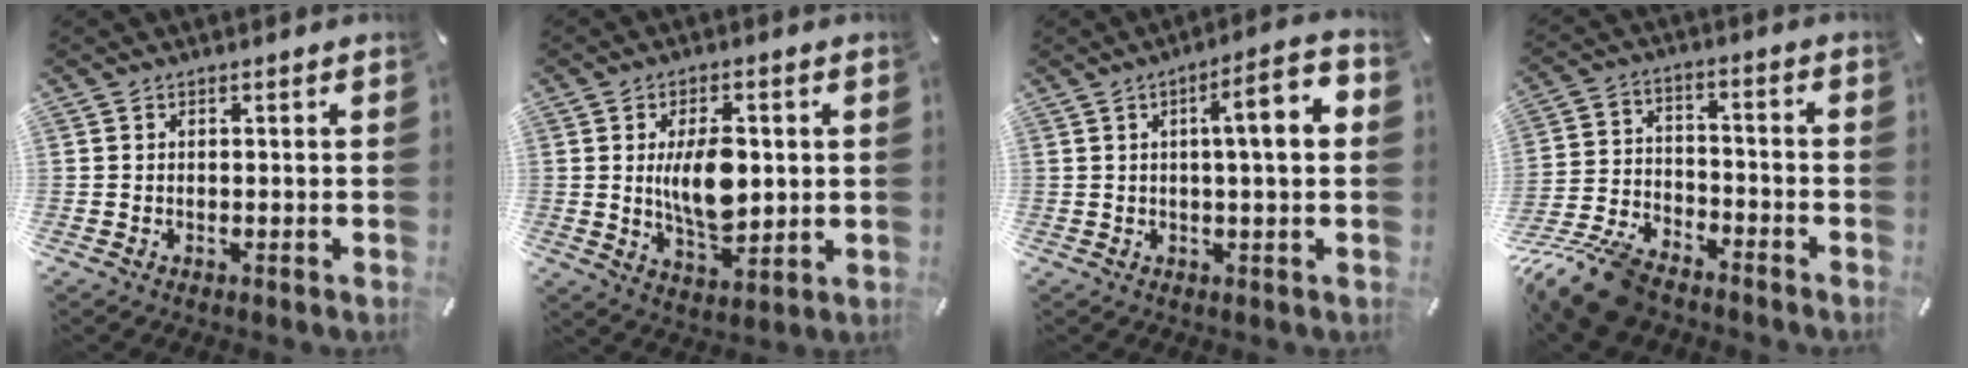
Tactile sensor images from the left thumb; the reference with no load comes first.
{"total": 11.1, "force": [1.2, 6.1, 9.2], "torque": [-0.160, -0.003, 0.016]}
{"total": 10.6, "force": [2.0, 2.1, 10.2], "torque": [-0.149, -0.005, 0.021]}
{"total": 14.5, "force": [-11.4, 5.4, 7.1], "torque": [-0.139, 0.053, -0.213]}